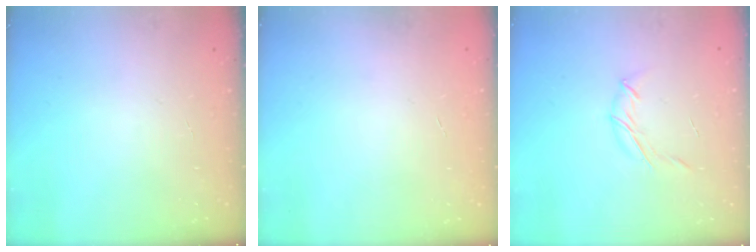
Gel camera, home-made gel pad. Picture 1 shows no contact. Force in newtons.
{"total": 0.0}
{"total": 6.0, "press": 6.0, "slide": 0.8}